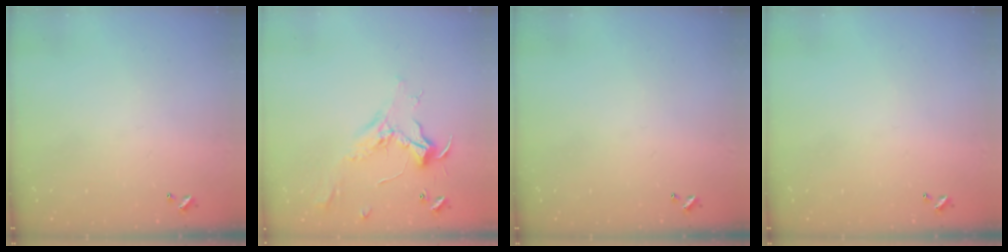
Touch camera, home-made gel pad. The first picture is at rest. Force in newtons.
{"total": 2.4, "press": 2.3, "slide": 0.8}
{"total": 0.0}
{"total": 0.0}